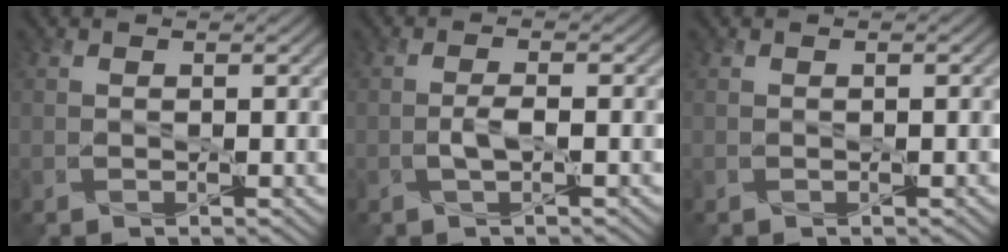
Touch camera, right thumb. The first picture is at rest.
{"total": 2.0, "force": [-0.5, 0.5, 1.8], "torque": [-0.038, 0.003, -0.012]}
{"total": 0.0}